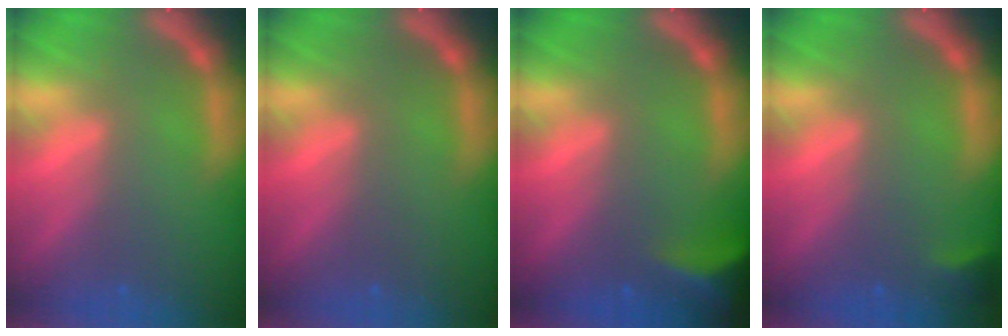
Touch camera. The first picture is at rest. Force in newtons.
{"total": 0.0}
{"total": 5.4}
{"total": 1.4}